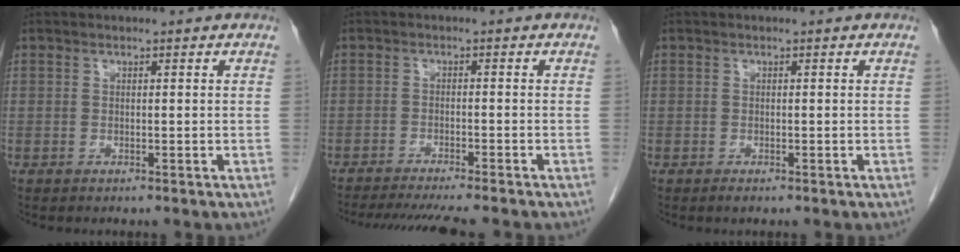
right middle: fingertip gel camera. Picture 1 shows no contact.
{"total": 13.5, "force": [-11.9, 1.4, 6.1], "torque": [-0.090, -0.024, -0.162]}
{"total": 0.7, "force": [-0.5, 0.2, 0.4], "torque": [-0.009, -0.002, -0.005]}